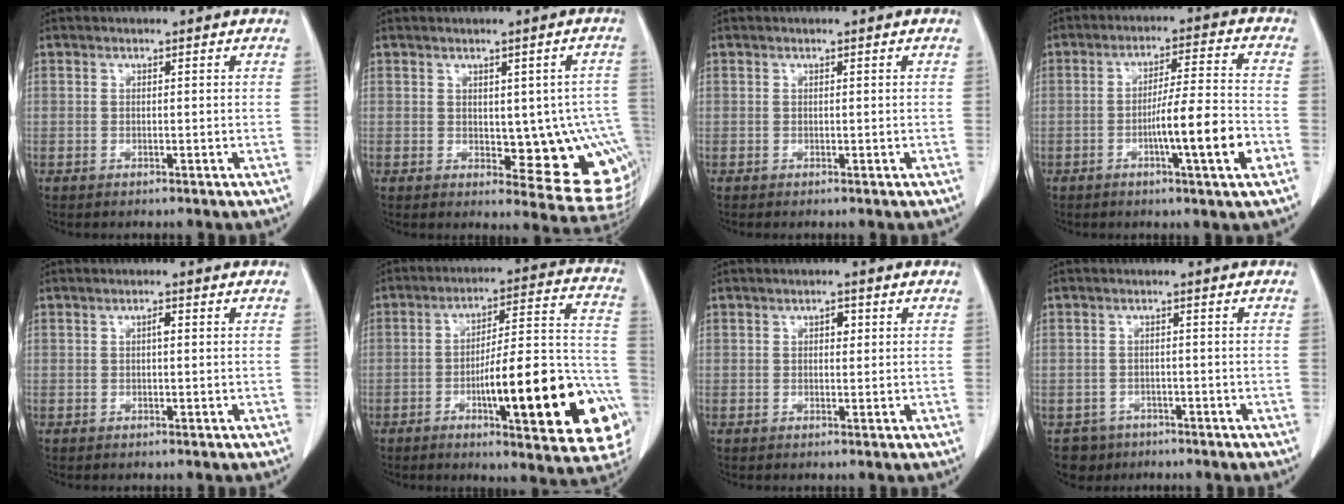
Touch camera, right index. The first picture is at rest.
{"total": 12.0, "force": [-0.9, 4.8, 11.0], "torque": [-0.097, 0.004, 0.004]}
{"total": 0.0}
{"total": 9.9, "force": [-3.4, -0.3, 9.3], "torque": [-0.150, 0.000, -0.054]}
{"total": 0.9, "force": [0.1, 0.3, 0.9], "torque": [-0.013, 0.003, 0.001]}
{"total": 23.5, "force": [-7.7, 4.2, 21.7], "torque": [-0.216, 0.022, -0.093]}
{"total": 1.4, "force": [0.4, 0.8, 1.1], "torque": [-0.012, 0.003, 0.005]}
{"total": 3.7, "force": [-2.5, 2.7, -0.5], "torque": [0.007, 0.006, -0.039]}